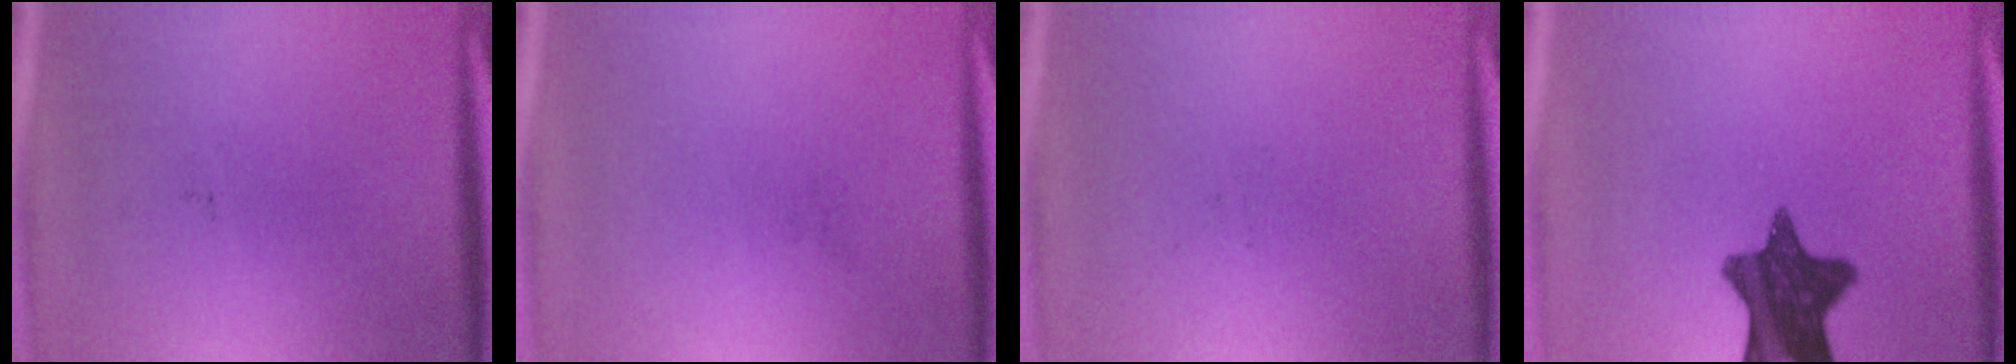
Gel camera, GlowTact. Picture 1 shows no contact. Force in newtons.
{"total": 0.0}
{"total": 0.0}
{"total": 12.3}